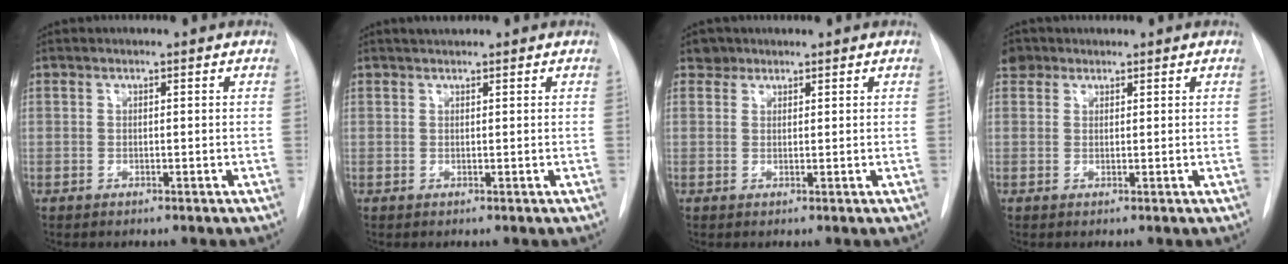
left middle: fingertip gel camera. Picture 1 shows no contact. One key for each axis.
{"total": 1.3, "fx": 1.2, "fy": 0.3, "fz": 0.5, "tx": -0.012, "ty": 0.011, "tz": 0.021}
{"total": 1.8, "fx": 1.3, "fy": 1.2, "fz": -0.2, "tx": 0.011, "ty": 0.006, "tz": 0.017}
{"total": 2.5, "fx": 1.7, "fy": 1.8, "fz": 0.2, "tx": -0.002, "ty": 0.014, "tz": 0.027}